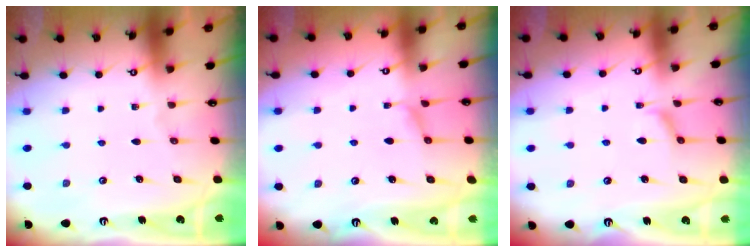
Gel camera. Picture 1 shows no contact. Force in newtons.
{"total": 1.2, "press": 0.9, "slide": 0.8}
{"total": 1.9, "press": 1.9, "slide": 0.6}